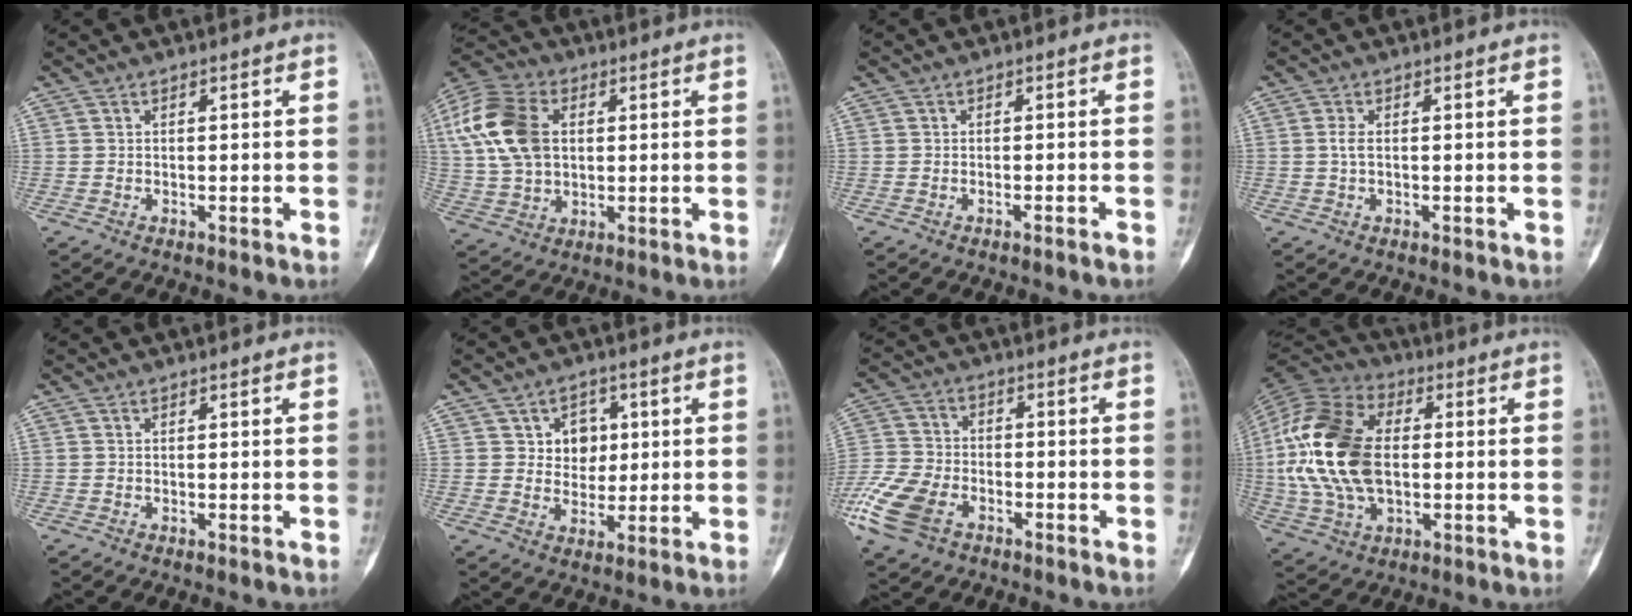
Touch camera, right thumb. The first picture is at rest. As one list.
[{"total": 16.4, "force": [3.5, 11.2, 11.5], "torque": [-0.233, 0.012, 0.065]}, {"total": 1.2, "force": [-1.0, -0.1, 0.7], "torque": [-0.018, 0.005, -0.011]}, {"total": 1.5, "force": [0.2, 0.7, 1.3], "torque": [-0.026, 0.001, 0.002]}, {"total": 0.0}, {"total": 6.7, "force": [1.8, 5.5, 3.4], "torque": [-0.013, -0.005, 0.029]}, {"total": 12.8, "force": [-6.4, 7.8, 7.9], "torque": [-0.175, 0.008, -0.128]}, {"total": 21.3, "force": [0.8, 13.3, 16.6], "torque": [-0.335, 0.010, 0.016]}]